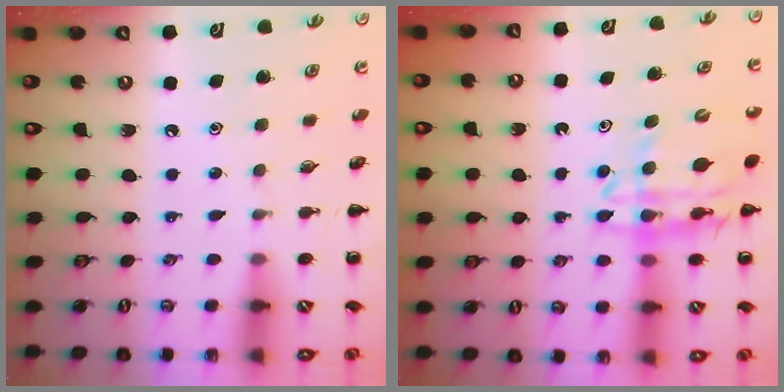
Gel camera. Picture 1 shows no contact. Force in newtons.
{"total": 13.2, "press": 12.7, "slide": 3.4}